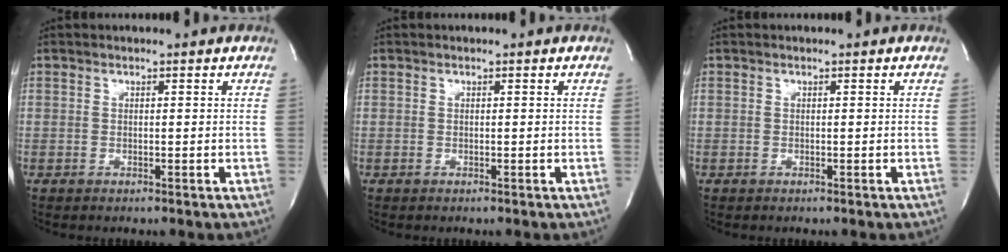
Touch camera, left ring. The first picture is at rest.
{"total": 0.0}
{"total": 0.0}